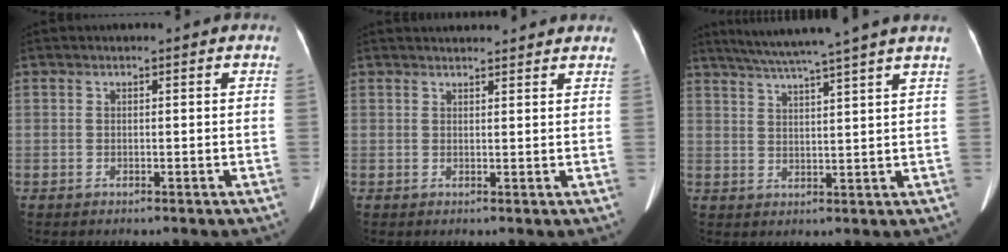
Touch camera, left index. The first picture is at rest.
{"total": 7.8, "force": [7.4, 1.3, 2.2], "torque": [-0.026, 0.029, 0.082]}
{"total": 12.4, "force": [10.4, -2.2, 6.5], "torque": [-0.108, 0.005, 0.142]}